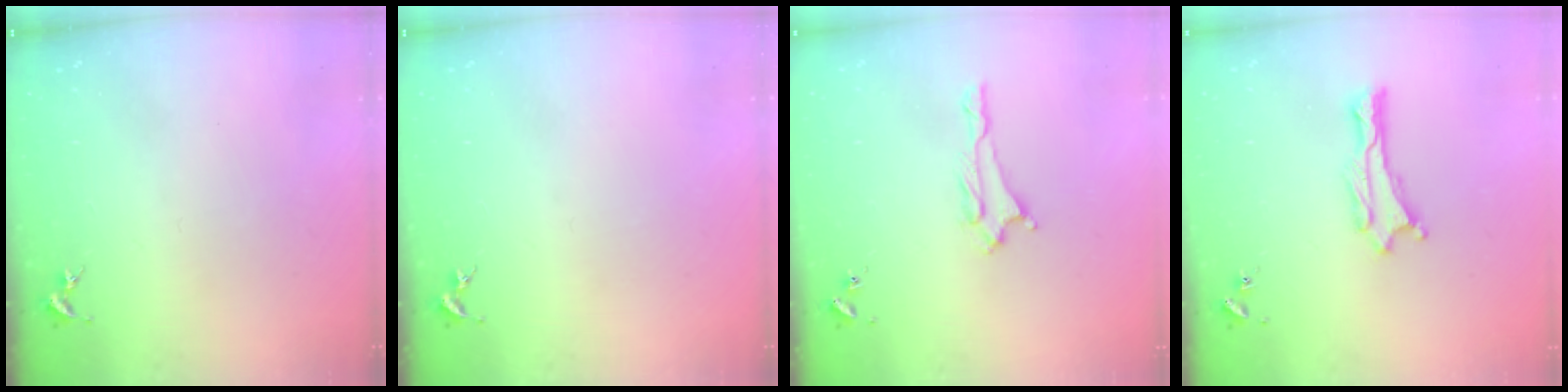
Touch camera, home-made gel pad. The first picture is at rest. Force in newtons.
{"total": 0.0}
{"total": 1.7, "press": 1.7, "slide": 0.3}
{"total": 0.6, "press": 0.6, "slide": 0.1}